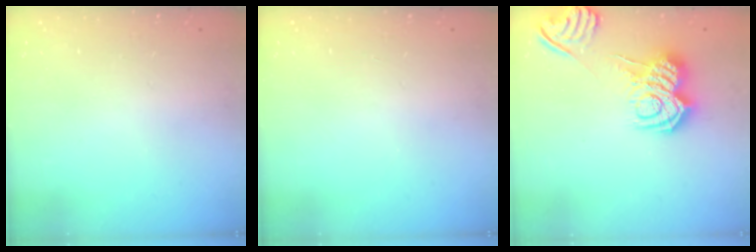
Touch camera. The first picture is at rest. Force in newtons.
{"total": 0.0}
{"total": 11.4, "press": 11.4, "slide": 0.6}